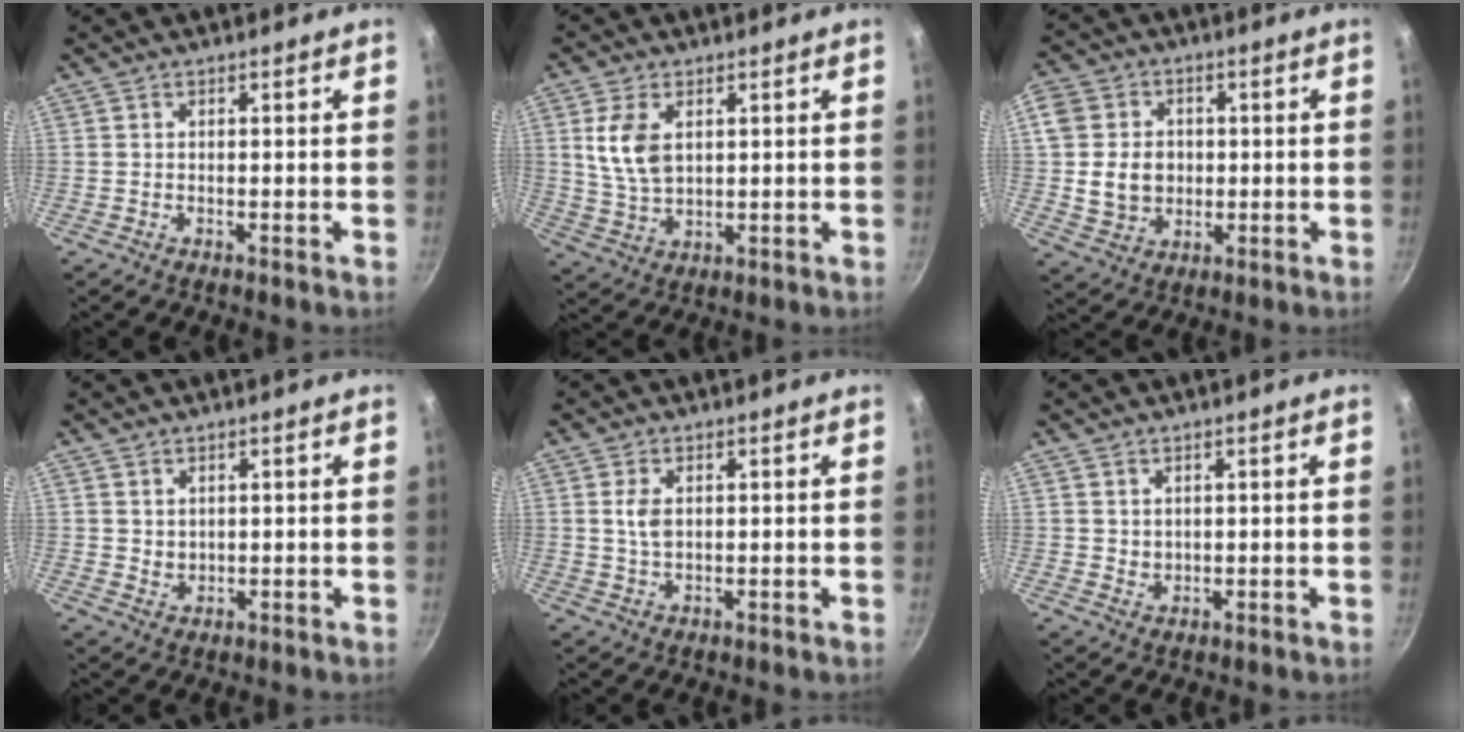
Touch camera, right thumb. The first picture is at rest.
{"total": 8.0, "force": [2.2, 4.8, 6.0], "torque": [-0.115, -0.014, 0.048]}
{"total": 10.1, "force": [0.0, 8.7, 5.1], "torque": [-0.078, 0.006, -0.003]}
{"total": 1.9, "force": [0.9, 1.5, 0.7], "torque": [-0.003, -0.008, 0.021]}
{"total": 3.4, "force": [0.8, 2.0, 2.7], "torque": [-0.047, -0.003, 0.016]}
{"total": 1.6, "force": [0.8, 1.3, 0.5], "torque": [-0.001, -0.006, 0.017]}